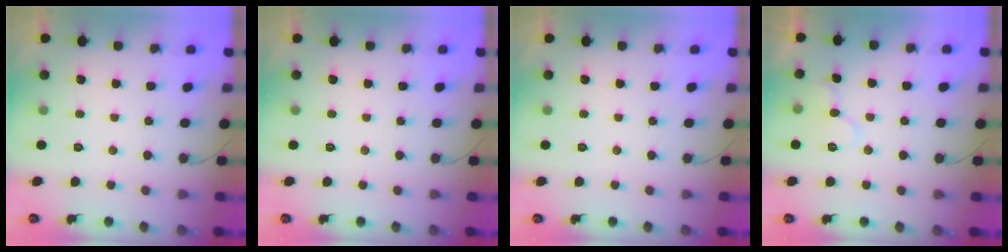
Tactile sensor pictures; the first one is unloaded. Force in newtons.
{"total": 0.0}
{"total": 0.0}
{"total": 7.0, "press": 7.0, "slide": 0.4}